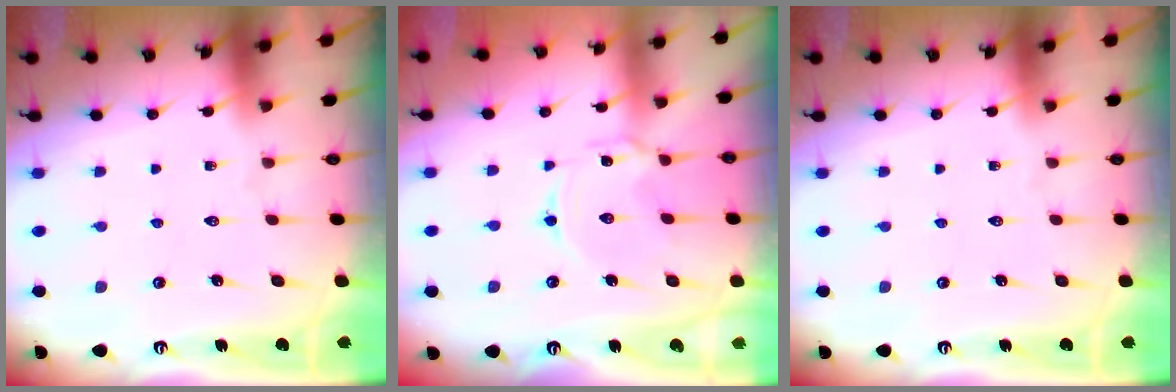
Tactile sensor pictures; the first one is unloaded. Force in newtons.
{"total": 2.4, "press": 2.4, "slide": 0.3}
{"total": 0.0}